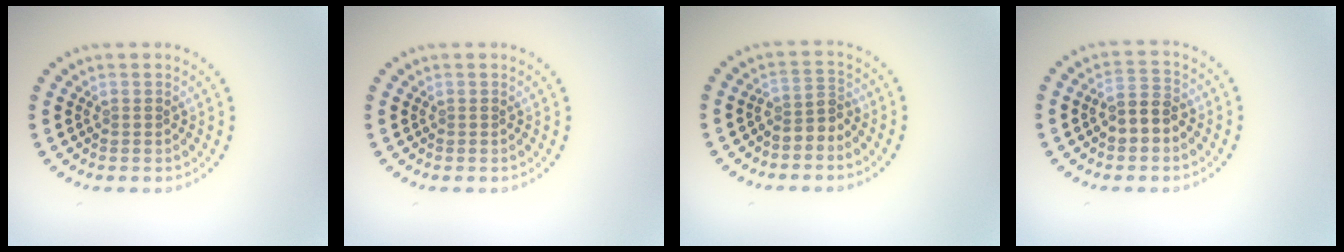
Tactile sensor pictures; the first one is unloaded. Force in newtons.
{"total": 0.0}
{"total": 2.1, "press": 1.5, "slide": 1.4}
{"total": 3.0, "press": 2.9, "slide": 0.9}